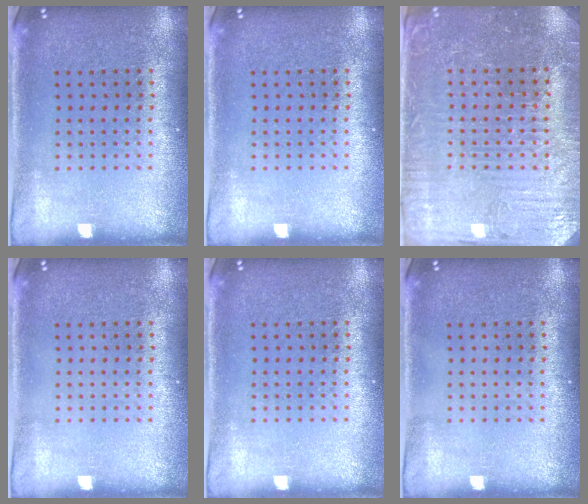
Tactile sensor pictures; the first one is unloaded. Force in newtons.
{"total": 0.0}
{"total": 3.8, "press": 3.7, "slide": 0.8}
{"total": 0.0}
{"total": 0.0}
{"total": 0.0}